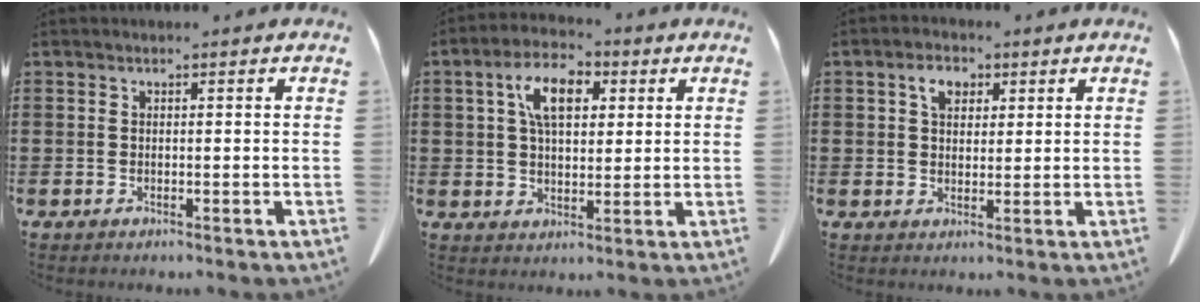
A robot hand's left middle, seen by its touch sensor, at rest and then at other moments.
{"total": 7.9, "force": [2.9, 4.2, 6.0], "torque": [-0.116, 0.012, 0.046]}
{"total": 3.9, "force": [1.7, 2.7, 2.2], "torque": [-0.038, 0.007, 0.025]}